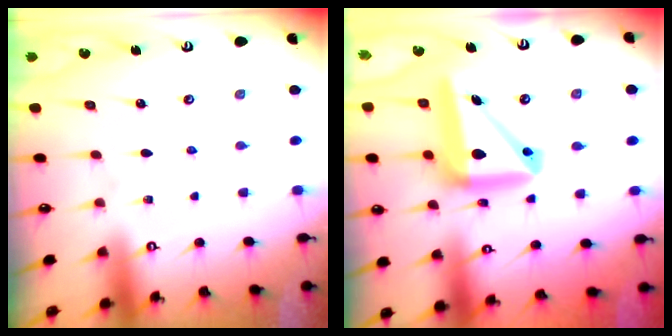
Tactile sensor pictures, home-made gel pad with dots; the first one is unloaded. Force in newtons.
{"total": 16.1, "press": 15.9, "slide": 2.5}